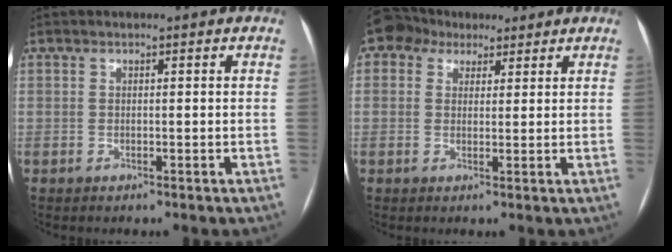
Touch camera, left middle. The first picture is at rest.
{"total": 6.0, "force": [4.1, 4.2, 1.5], "torque": [-0.034, 0.034, 0.071]}